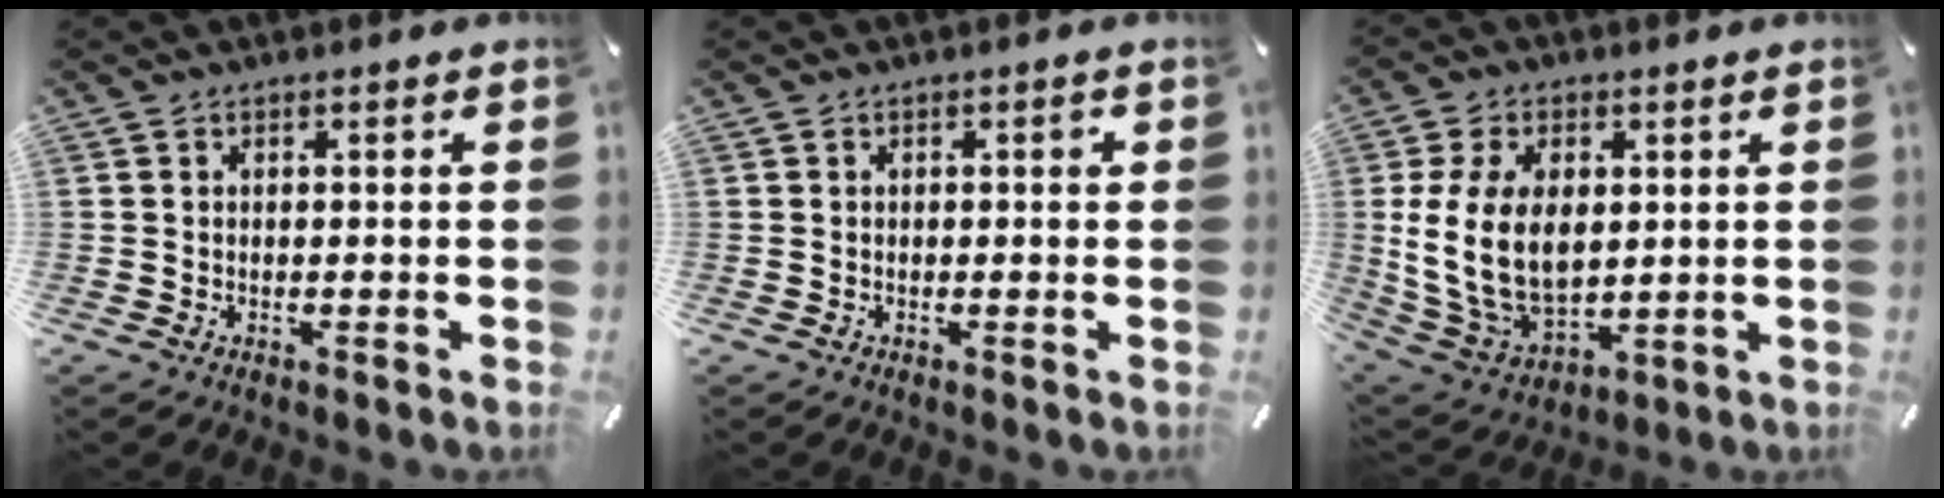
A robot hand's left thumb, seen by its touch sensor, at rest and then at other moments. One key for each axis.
{"total": 1.4, "fx": 0.2, "fy": 0.6, "fz": 1.2, "tx": -0.016, "ty": 0.003, "tz": 0.000}
{"total": 15.6, "fx": 2.0, "fy": 10.7, "fz": 11.1, "tx": -0.241, "ty": -0.002, "tz": 0.039}